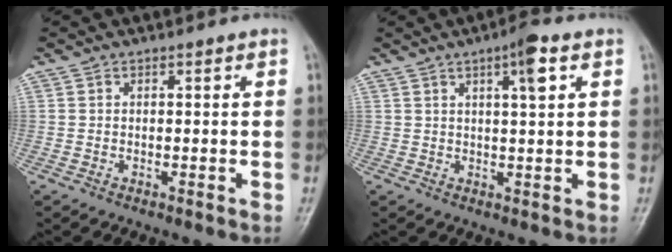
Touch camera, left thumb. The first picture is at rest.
{"total": 4.9, "force": [2.2, 0.8, 4.3], "torque": [-0.066, -0.001, 0.034]}